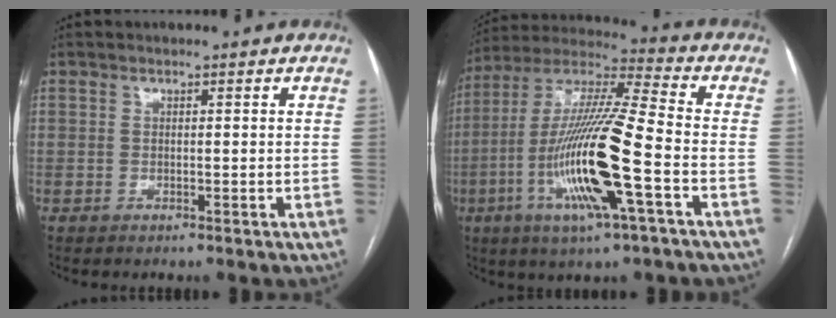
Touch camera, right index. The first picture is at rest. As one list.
[{"total": 19.0, "force": [-5.6, 0.9, 18.1], "torque": [-0.369, -0.014, -0.108]}]